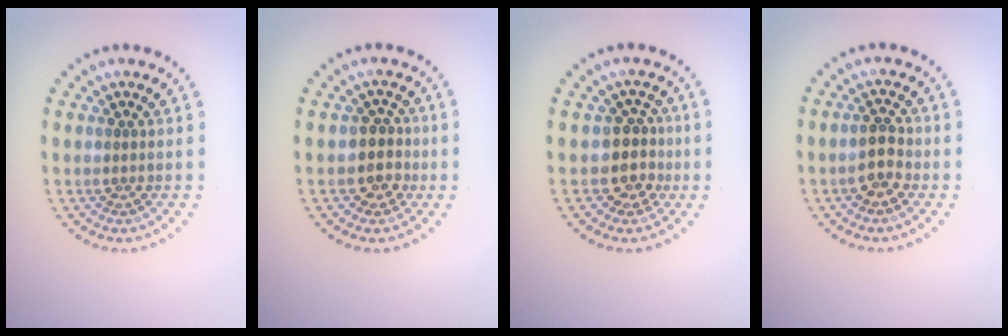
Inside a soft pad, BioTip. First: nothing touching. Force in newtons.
{"total": 2.4, "press": 2.2, "slide": 1.0}
{"total": 2.8, "press": 2.2, "slide": 1.7}
{"total": 2.2, "press": 2.2, "slide": 0.5}